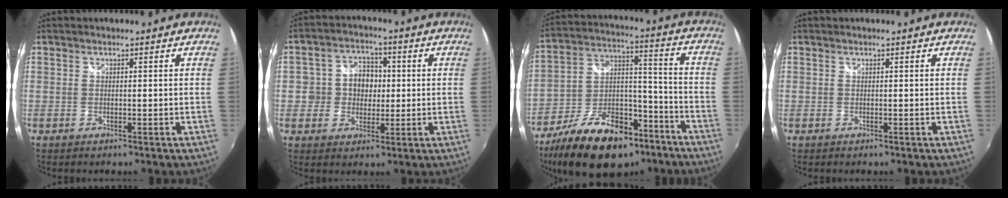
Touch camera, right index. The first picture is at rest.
{"total": 7.2, "force": [-0.3, 6.7, 2.8], "torque": [-0.053, 0.020, -0.005]}
{"total": 22.9, "force": [-14.5, 11.7, 13.3], "torque": [-0.256, 0.009, -0.227]}
{"total": 0.0}